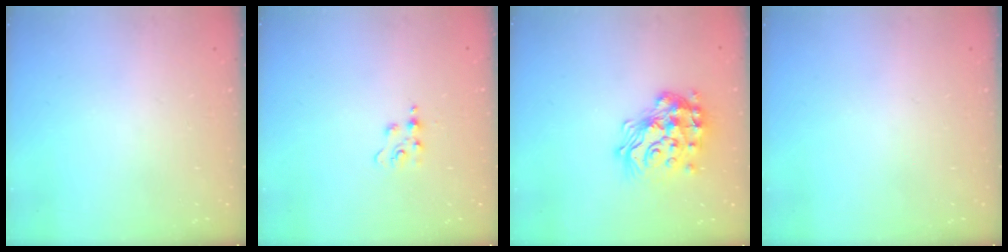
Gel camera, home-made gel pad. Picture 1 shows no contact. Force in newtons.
{"total": 3.8, "press": 3.8, "slide": 0.4}
{"total": 20.7, "press": 20.7, "slide": 1.2}
{"total": 0.0}